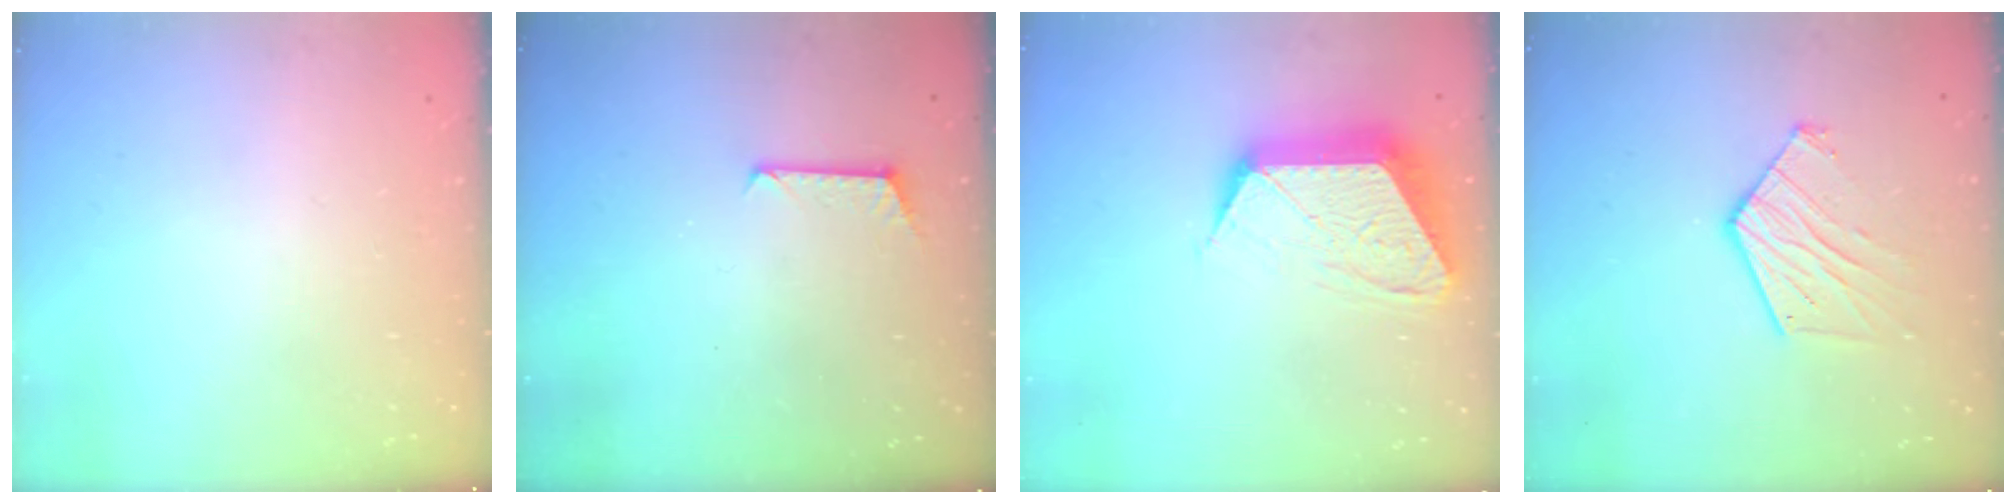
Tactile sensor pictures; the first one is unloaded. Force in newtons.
{"total": 6.0, "press": 6.0, "slide": 0.4}
{"total": 14.0, "press": 14.0, "slide": 0.9}
{"total": 11.2, "press": 11.2, "slide": 0.6}